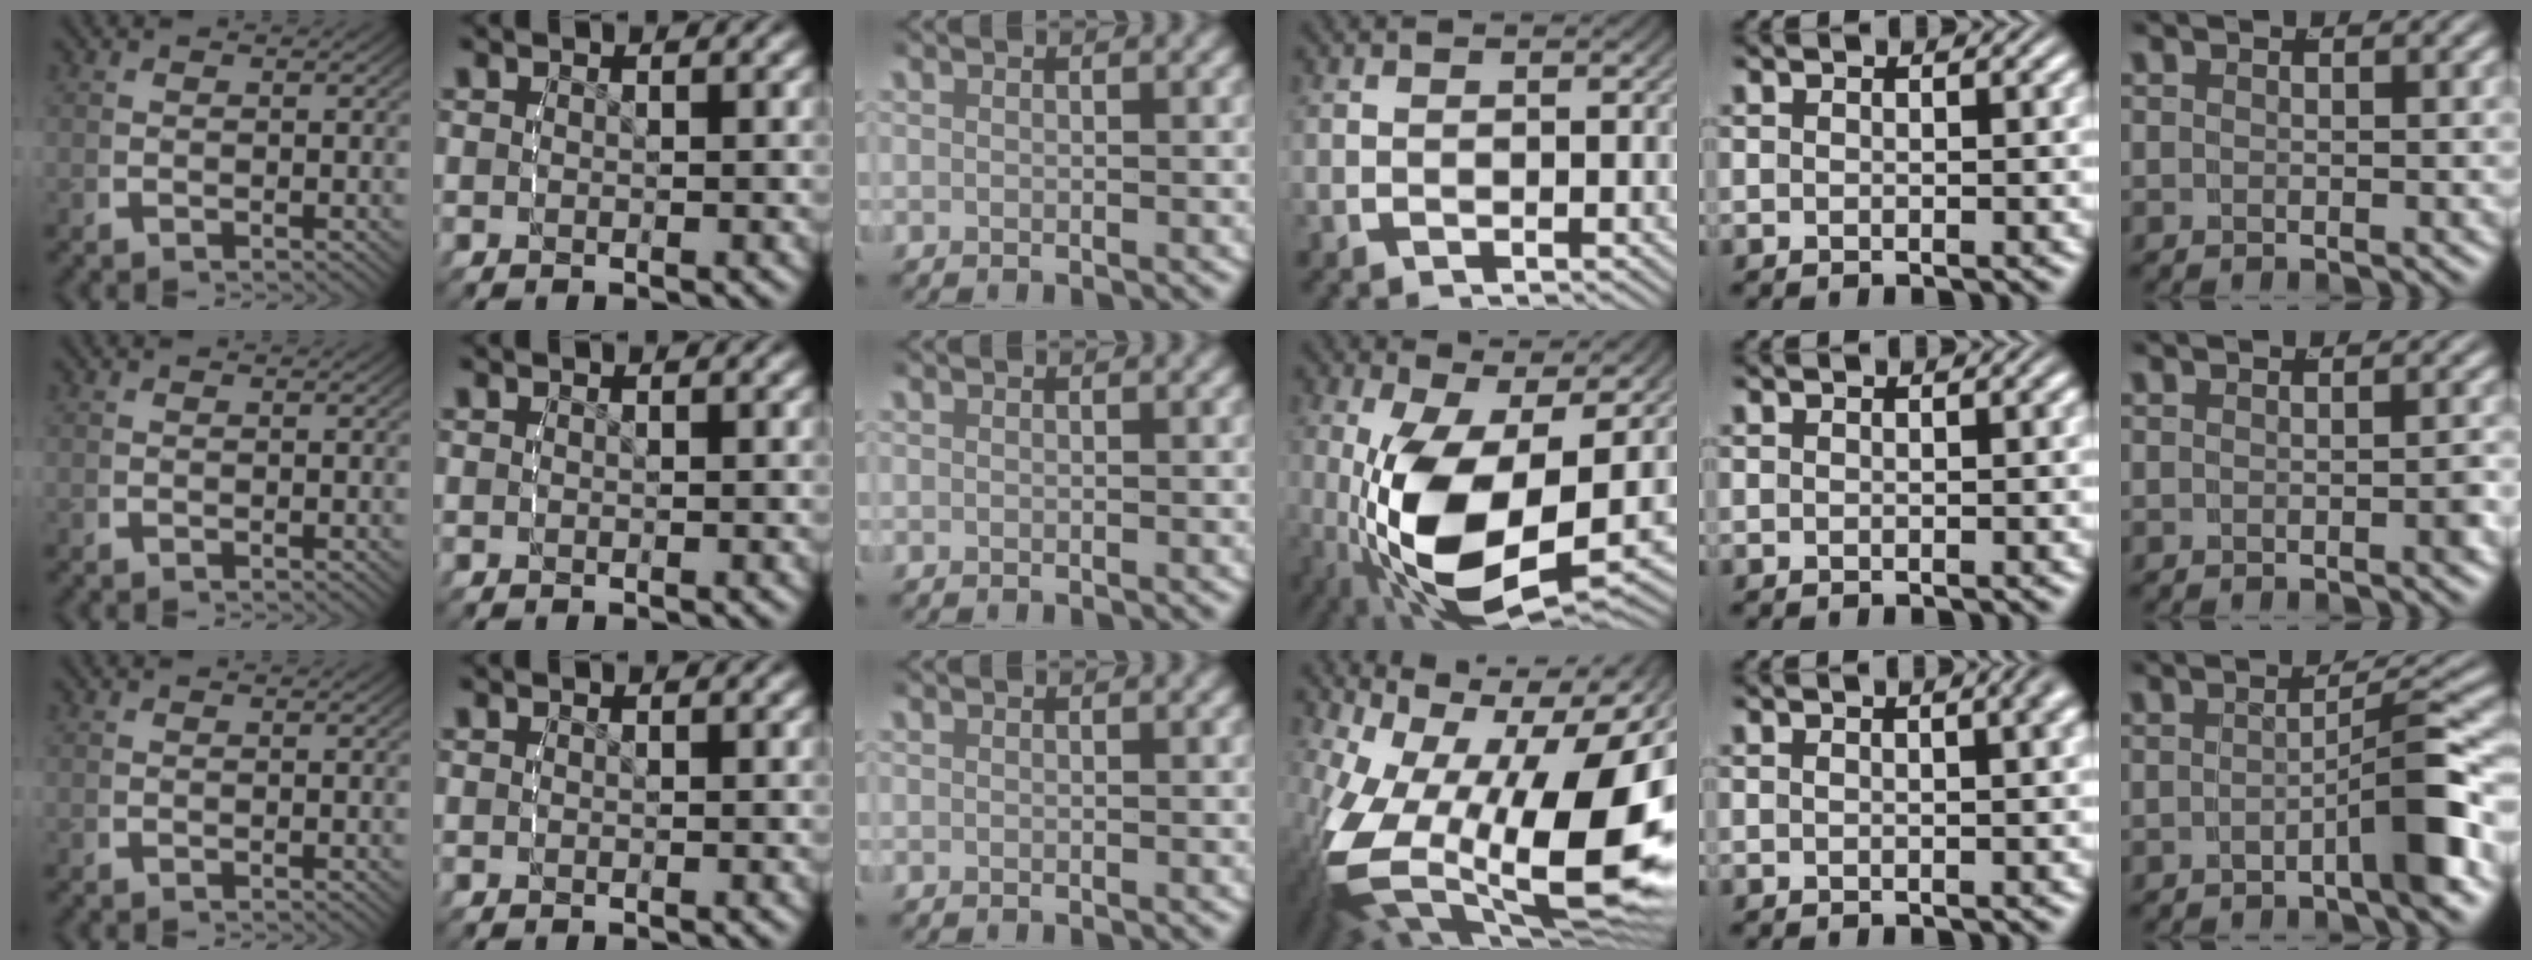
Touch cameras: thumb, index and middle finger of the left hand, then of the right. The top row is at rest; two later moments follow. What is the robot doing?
{"motion": "lift_and_place", "object": "button"}